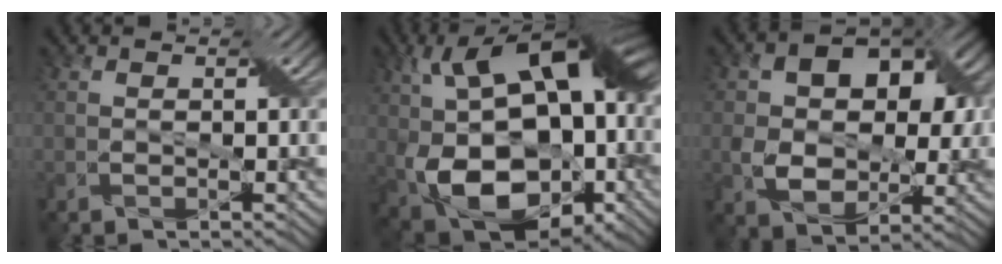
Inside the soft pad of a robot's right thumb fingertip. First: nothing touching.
{"total": 19.9, "force": [-0.5, 12.7, 15.3], "torque": [-0.275, -0.015, 0.004]}
{"total": 11.6, "force": [1.4, 8.4, 7.8], "torque": [-0.127, -0.004, 0.020]}